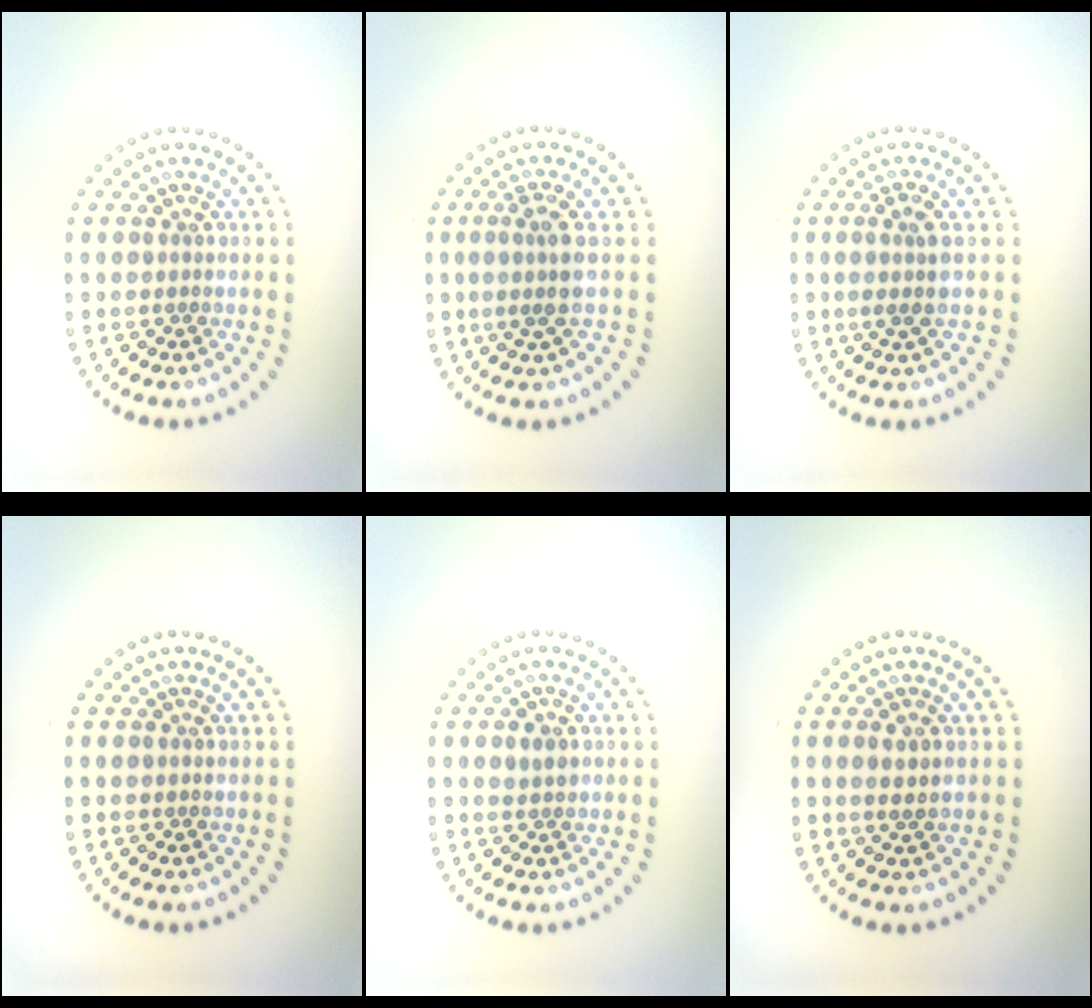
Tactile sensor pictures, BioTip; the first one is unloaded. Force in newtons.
{"total": 2.3, "press": 1.8, "slide": 1.5}
{"total": 2.0, "press": 1.6, "slide": 1.2}
{"total": 0.0}
{"total": 1.4, "press": 1.3, "slide": 0.4}
{"total": 1.2, "press": 1.1, "slide": 0.4}